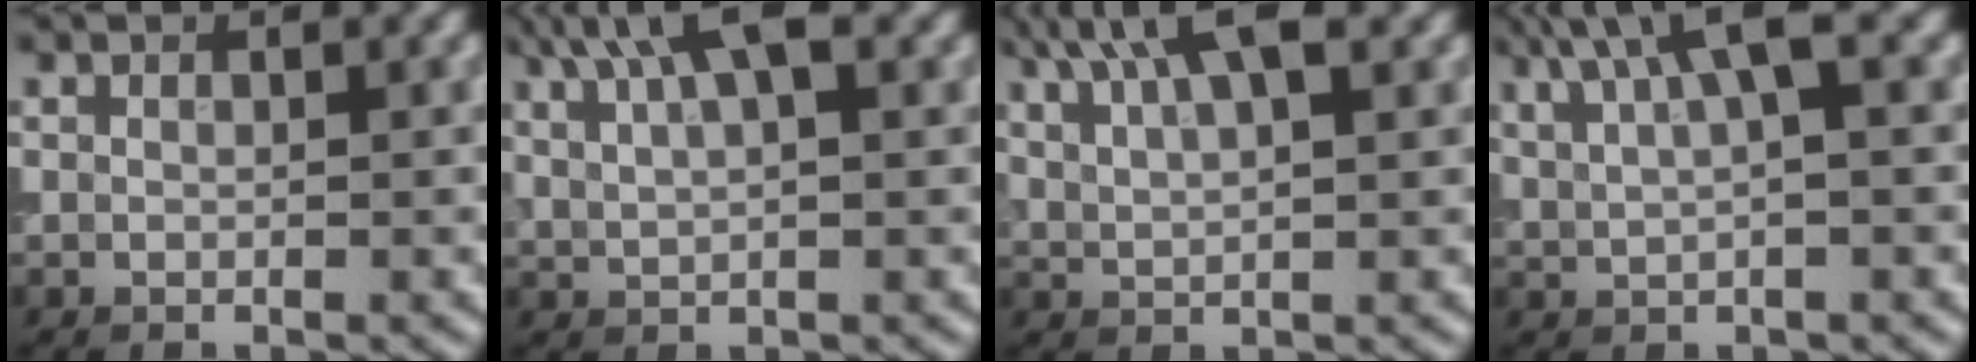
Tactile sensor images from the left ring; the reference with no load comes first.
{"total": 5.5, "force": [3.3, 1.8, 4.1], "torque": [-0.076, 0.012, 0.056]}
{"total": 6.7, "force": [4.2, 2.2, 4.7], "torque": [-0.076, 0.017, 0.058]}
{"total": 5.1, "force": [2.9, 1.2, 4.1], "torque": [-0.072, 0.013, 0.055]}